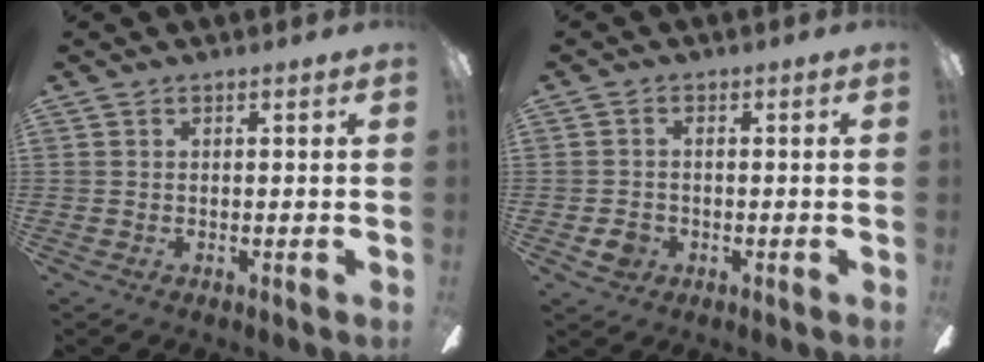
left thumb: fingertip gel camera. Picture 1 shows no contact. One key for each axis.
{"total": 3.5, "fx": -1.3, "fy": 2.9, "fz": 1.4, "tx": -0.028, "ty": 0.006, "tz": -0.024}